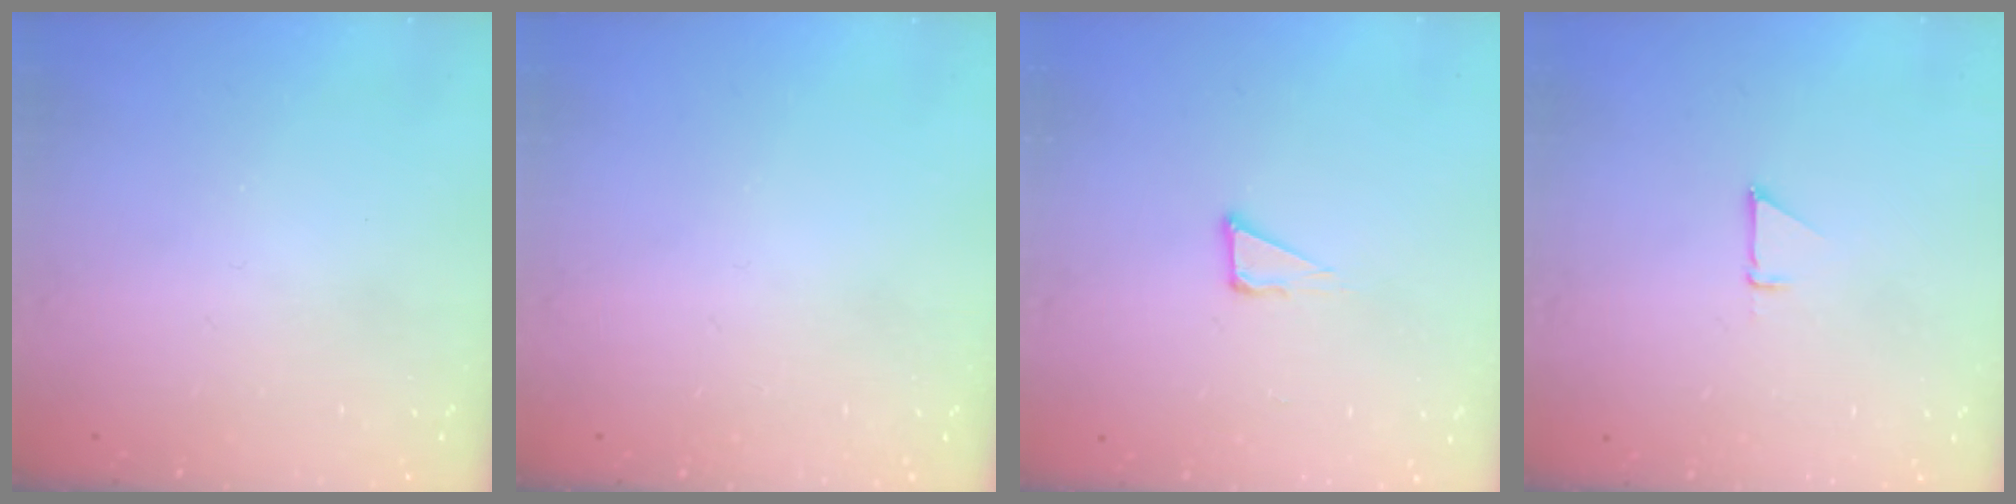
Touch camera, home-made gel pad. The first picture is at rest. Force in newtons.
{"total": 0.0}
{"total": 3.8, "press": 3.7, "slide": 0.8}
{"total": 1.9, "press": 1.9, "slide": 0.0}